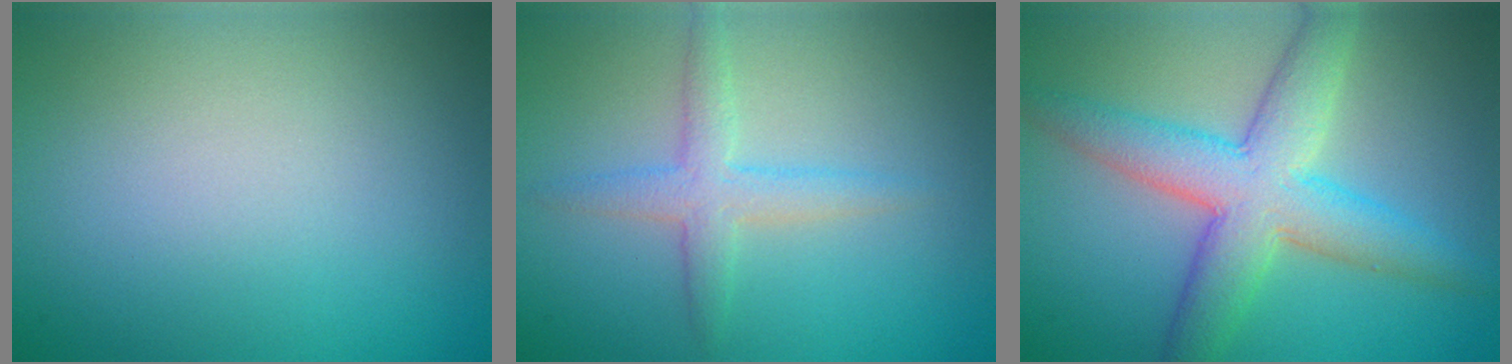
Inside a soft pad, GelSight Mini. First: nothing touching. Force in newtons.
{"total": 2.7, "press": 2.7, "slide": 0.1}
{"total": 6.9, "press": 6.9, "slide": 0.1}